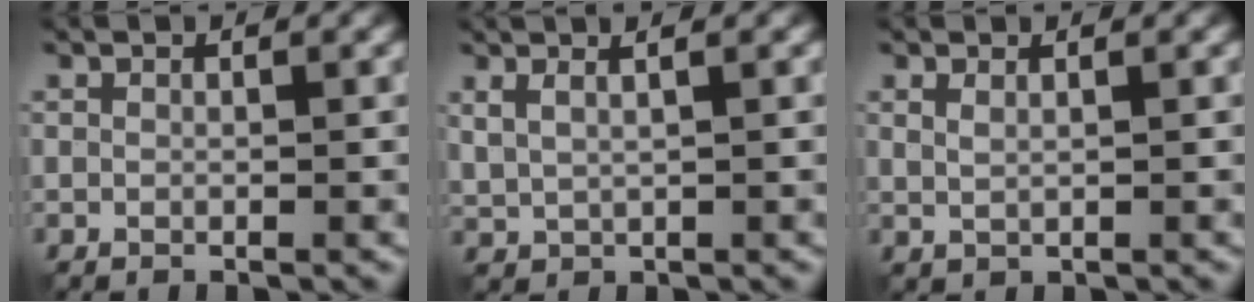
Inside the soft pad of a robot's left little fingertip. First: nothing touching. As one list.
[{"total": 2.3, "force": [1.5, 0.7, 1.6], "torque": [-0.025, 0.003, 0.021]}, {"total": 0.8, "force": [0.4, 0.2, 0.7], "torque": [-0.017, -0.005, 0.010]}]